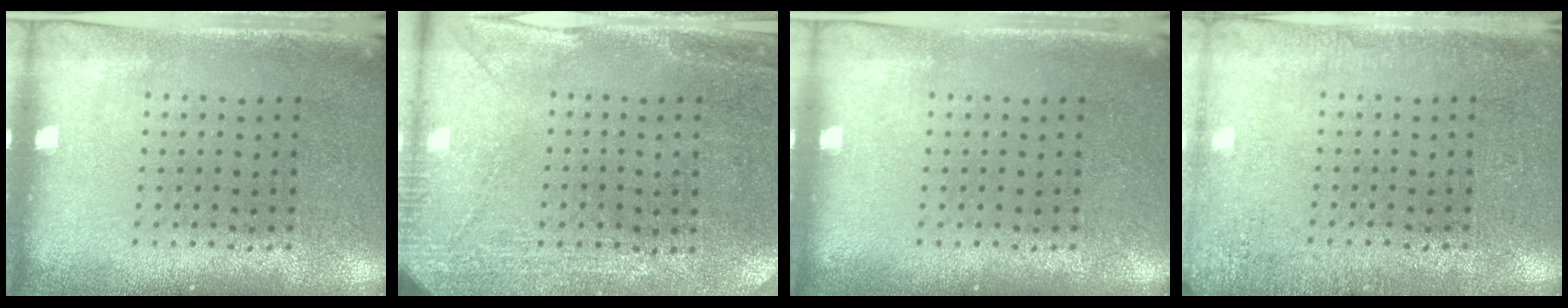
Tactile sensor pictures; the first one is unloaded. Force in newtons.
{"total": 2.9, "press": 2.6, "slide": 1.3}
{"total": 0.0}
{"total": 2.0, "press": 2.0, "slide": 0.3}